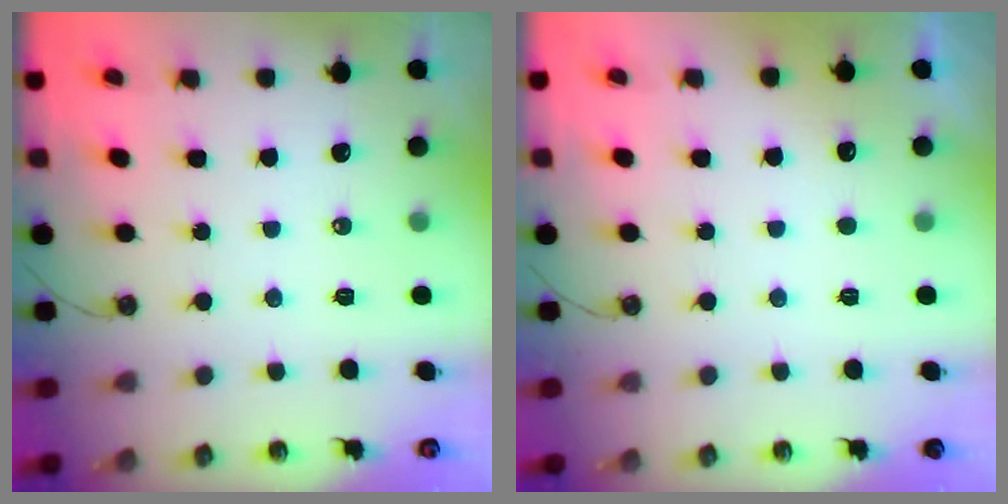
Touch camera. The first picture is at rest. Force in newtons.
{"total": 3.1, "press": 2.9, "slide": 1.0}